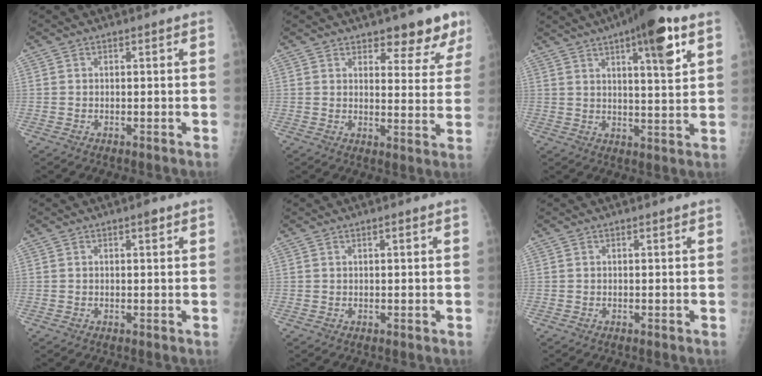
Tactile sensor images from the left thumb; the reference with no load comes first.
{"total": 9.3, "force": [6.9, 3.6, 5.1], "torque": [-0.025, -0.042, 0.084]}
{"total": 13.4, "force": [7.0, 3.1, 11.0], "torque": [-0.147, -0.023, 0.098]}
{"total": 1.2, "force": [0.7, 0.4, 0.9], "torque": [-0.010, 0.000, 0.008]}
{"total": 0.7, "force": [0.3, 0.1, 0.6], "torque": [-0.010, 0.000, 0.006]}
{"total": 0.0}